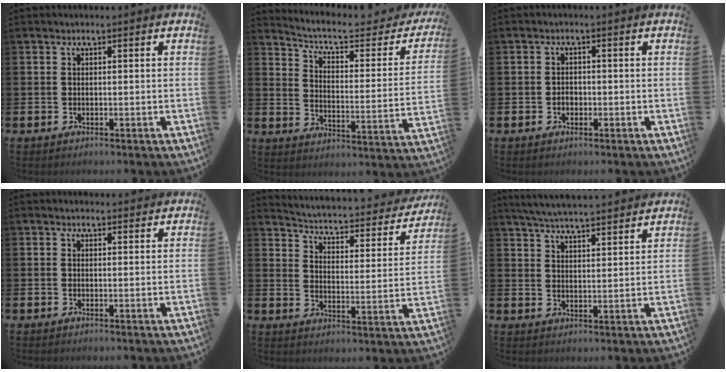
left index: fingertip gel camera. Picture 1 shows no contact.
{"total": 5.6, "force": [4.6, 1.6, 2.9], "torque": [-0.076, -0.033, 0.067]}
{"total": 1.5, "force": [-0.4, 1.2, 0.7], "torque": [-0.014, 0.005, -0.010]}
{"total": 1.0, "force": [1.0, 0.1, 0.0], "torque": [0.009, -0.005, 0.016]}
{"total": 3.3, "force": [3.0, 1.1, 0.9], "torque": [-0.044, -0.032, 0.039]}
{"total": 5.6, "force": [5.5, -0.1, 0.9], "torque": [-0.041, -0.034, 0.097]}